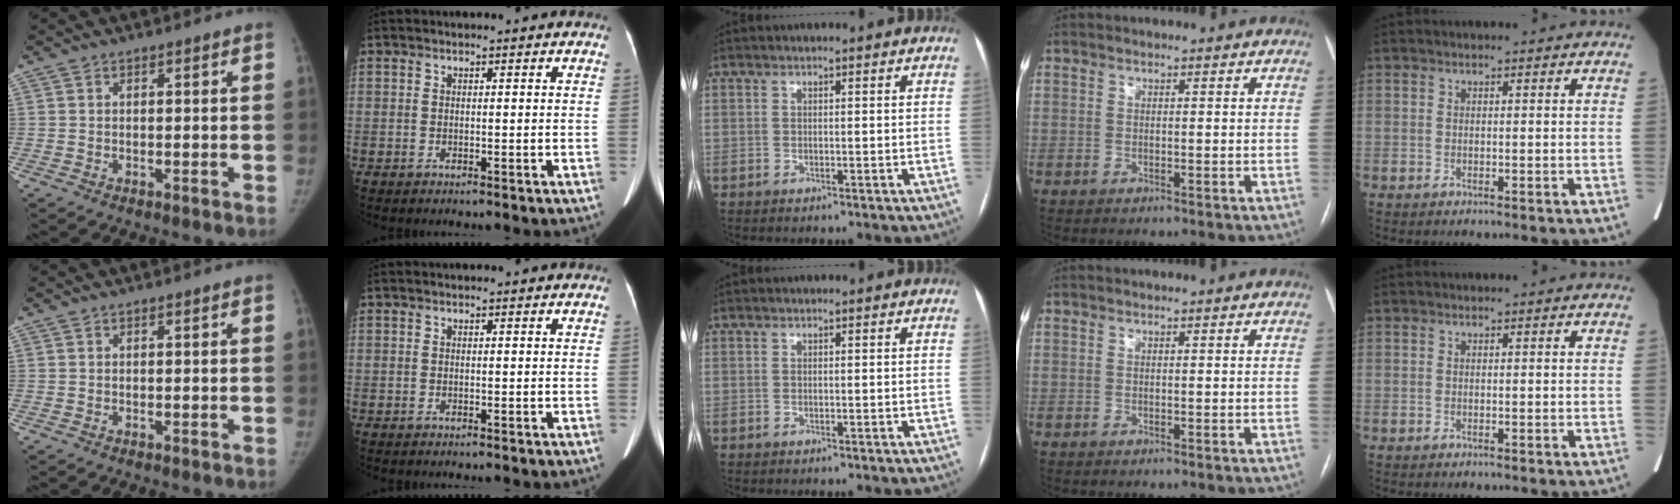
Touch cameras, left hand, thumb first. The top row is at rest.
{}